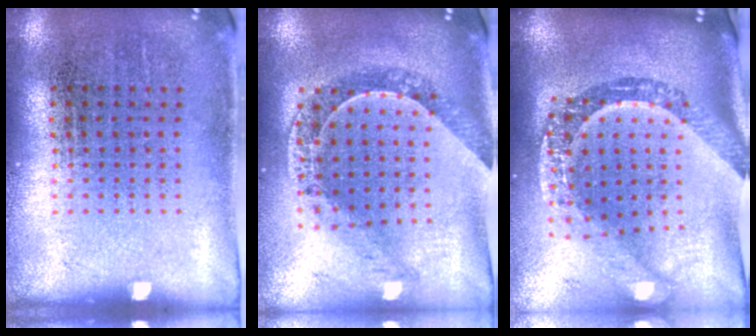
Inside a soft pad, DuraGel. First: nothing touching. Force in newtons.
{"total": 1.1, "press": 1.1, "slide": 0.2}
{"total": 3.2, "press": 2.3, "slide": 2.2}